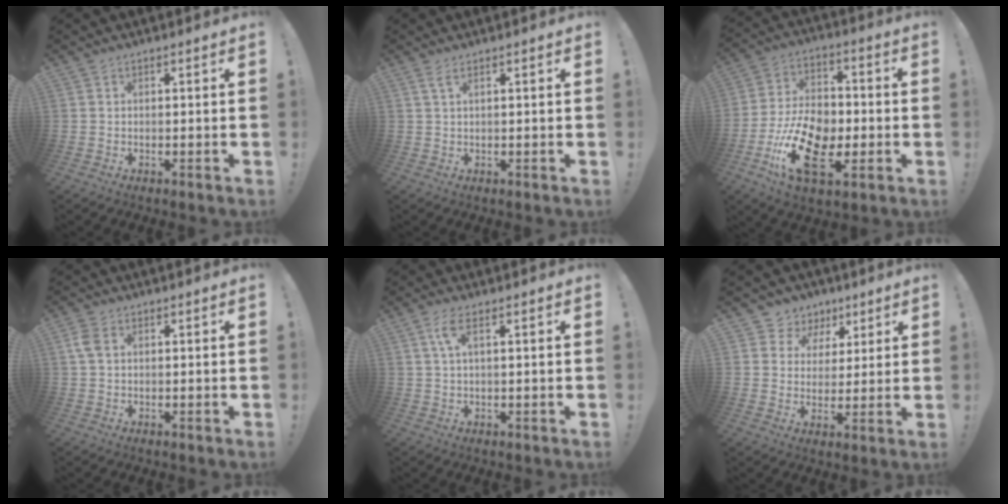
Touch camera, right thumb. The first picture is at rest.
{"total": 2.1, "force": [0.9, -0.1, 1.9], "torque": [-0.036, 0.001, 0.014]}
{"total": 19.7, "force": [-7.1, 11.7, 14.1], "torque": [-0.271, 0.039, -0.115]}
{"total": 3.5, "force": [1.1, 2.0, 2.6], "torque": [-0.048, 0.004, 0.019]}
{"total": 4.2, "force": [1.6, 0.6, 3.8], "torque": [-0.074, 0.003, 0.025]}
{"total": 7.0, "force": [3.2, 6.1, 1.0], "torque": [-0.022, -0.020, 0.067]}